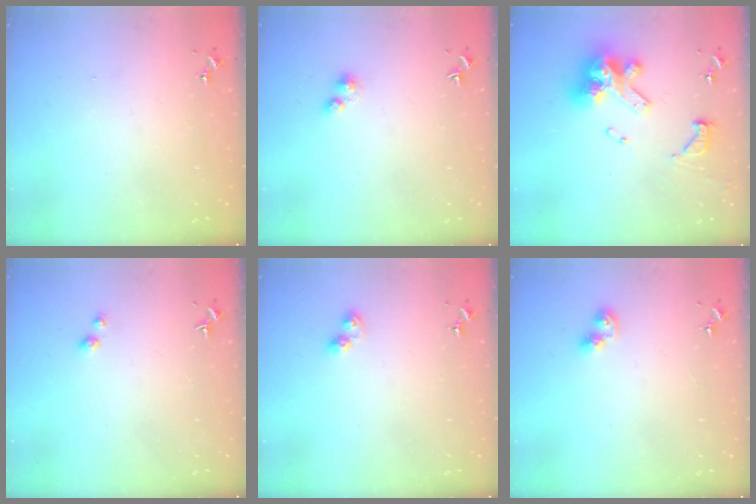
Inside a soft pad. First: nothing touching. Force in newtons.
{"total": 2.4, "press": 2.3, "slide": 0.3}
{"total": 16.9, "press": 16.8, "slide": 1.5}
{"total": 2.9, "press": 2.8, "slide": 0.4}
{"total": 4.7, "press": 4.6, "slide": 0.4}
{"total": 6.1, "press": 6.1, "slide": 0.3}